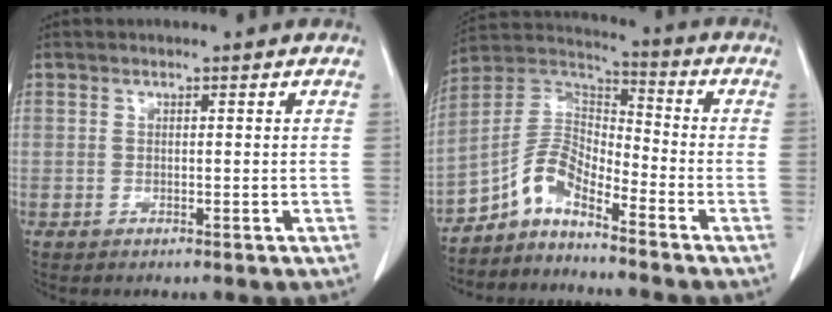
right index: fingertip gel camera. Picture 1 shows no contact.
{"total": 7.8, "force": [-5.9, 2.3, 4.6], "torque": [-0.106, 0.023, -0.117]}